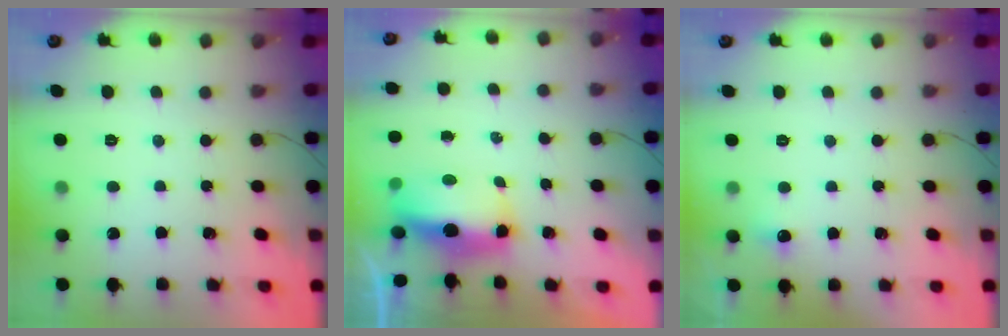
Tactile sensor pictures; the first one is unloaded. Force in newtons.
{"total": 8.0, "press": 7.9, "slide": 0.9}
{"total": 4.6, "press": 4.4, "slide": 1.6}